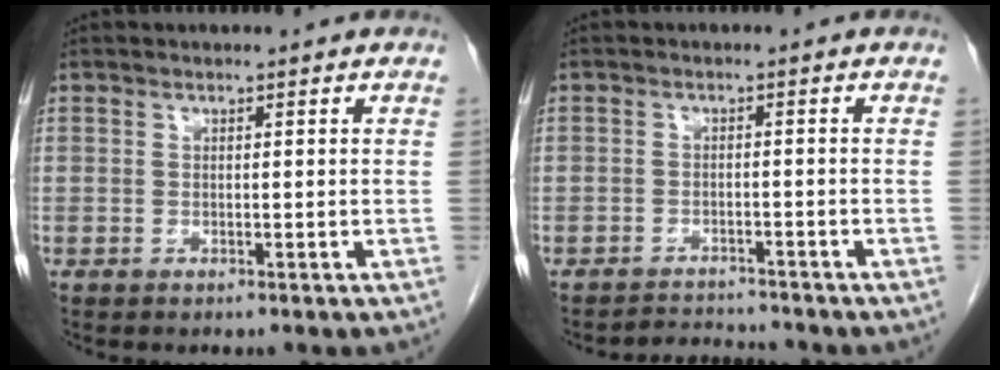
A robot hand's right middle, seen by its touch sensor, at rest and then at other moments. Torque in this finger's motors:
{"motor_torque": [0.07, 0.05, -0.22, -0.05]}